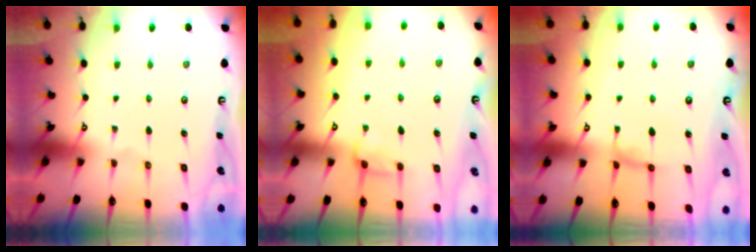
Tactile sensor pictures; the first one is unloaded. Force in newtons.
{"total": 0.9, "press": 0.8, "slide": 0.4}
{"total": 1.9, "press": 1.8, "slide": 0.5}